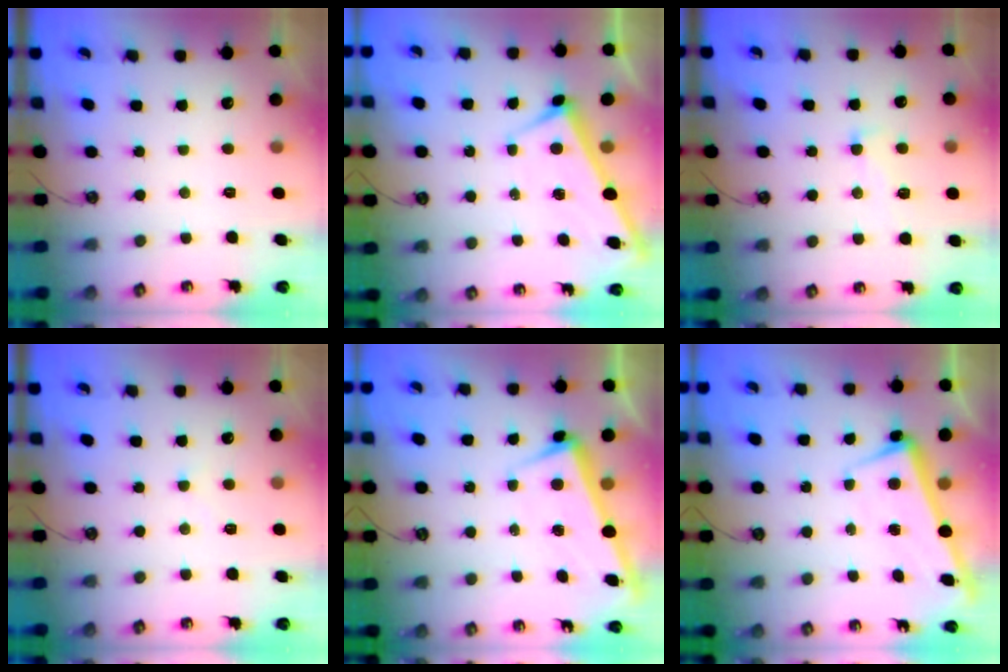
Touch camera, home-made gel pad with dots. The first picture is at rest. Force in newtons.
{"total": 2.7, "press": 2.7, "slide": 0.3}
{"total": 2.4, "press": 1.7, "slide": 1.6}
{"total": 4.3, "press": 4.3, "slide": 0.4}
{"total": 3.0, "press": 2.9, "slide": 0.8}
{"total": 2.3, "press": 2.2, "slide": 0.9}